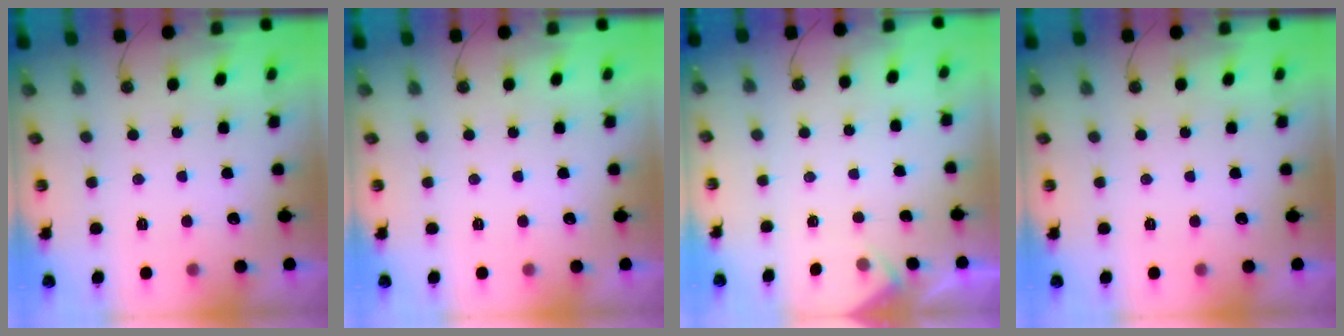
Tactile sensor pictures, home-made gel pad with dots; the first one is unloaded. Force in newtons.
{"total": 0.0}
{"total": 2.2, "press": 2.2, "slide": 0.4}
{"total": 0.0}